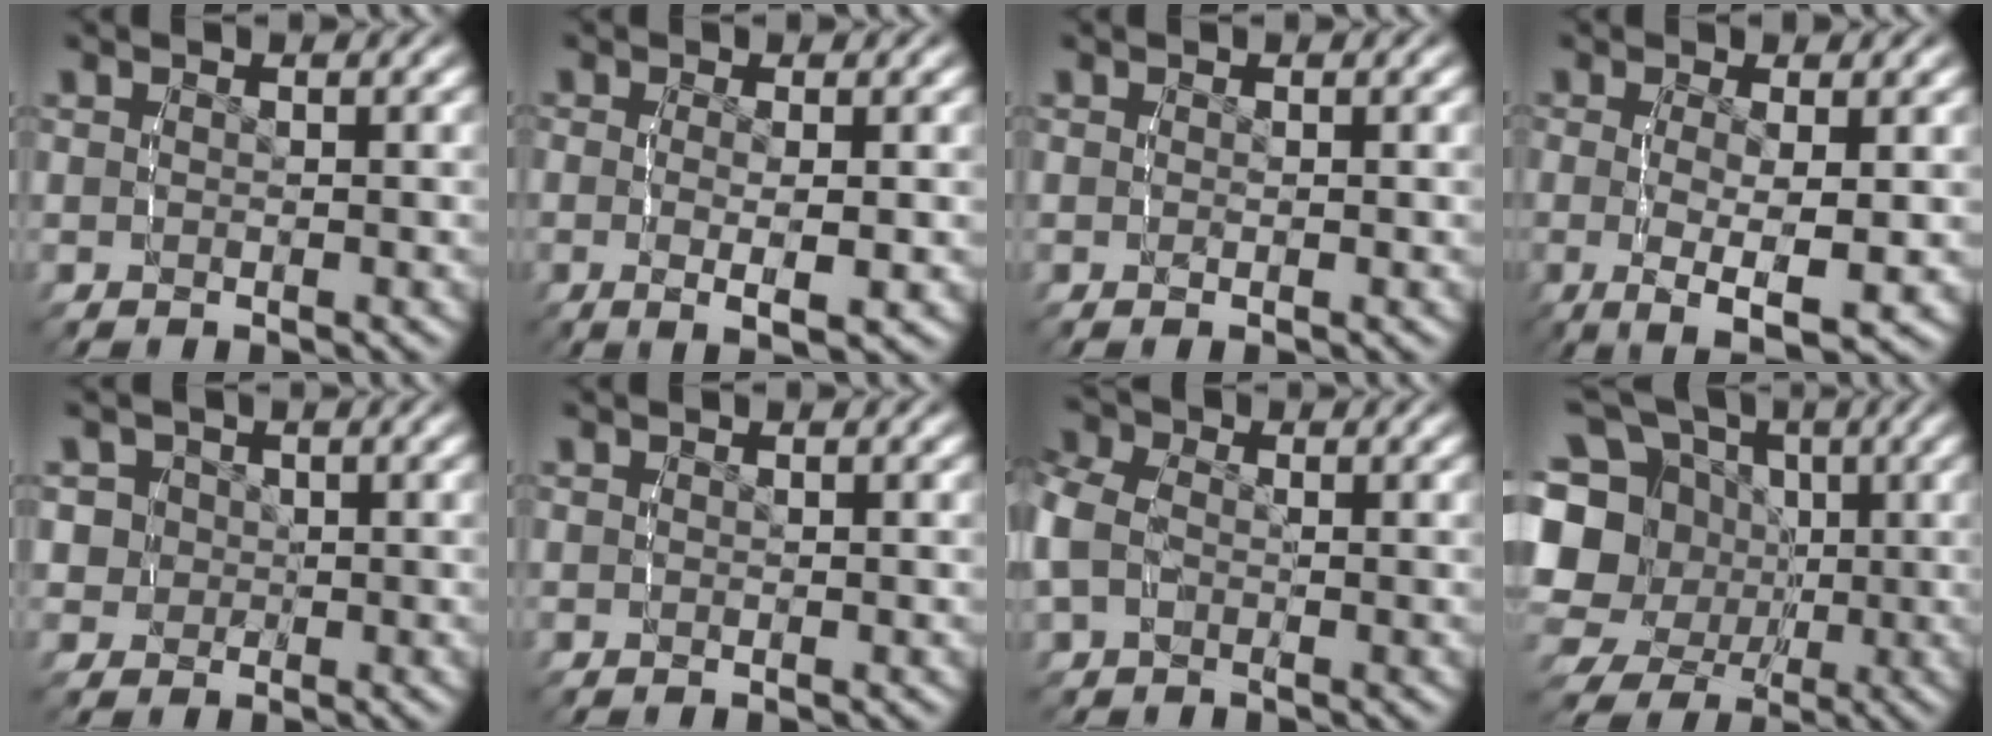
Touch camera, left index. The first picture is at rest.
{"total": 3.4, "force": [-0.9, 0.9, 3.1], "torque": [-0.055, -0.014, -0.007]}
{"total": 0.0}
{"total": 6.3, "force": [-2.5, 2.4, 5.3], "torque": [-0.104, -0.033, -0.024]}
{"total": 6.2, "force": [1.1, 5.7, 2.2], "torque": [-0.055, -0.008, 0.022]}
{"total": 0.0}
{"total": 5.4, "force": [0.3, 4.6, 2.7], "torque": [-0.075, 0.001, -0.001]}
{"total": 13.5, "force": [1.5, 11.4, 7.0], "torque": [-0.143, -0.034, 0.031]}